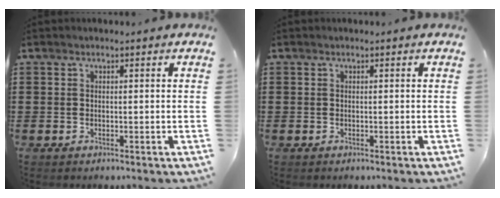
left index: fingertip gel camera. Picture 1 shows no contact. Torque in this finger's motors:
{"motor_torque": [-0.01, 0.00, -0.01, 0.00]}